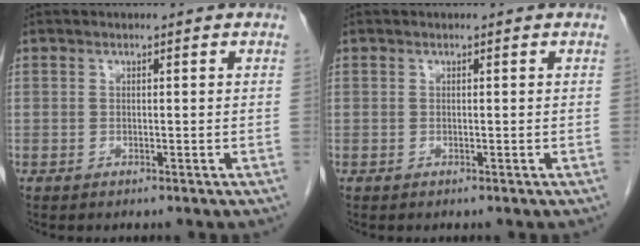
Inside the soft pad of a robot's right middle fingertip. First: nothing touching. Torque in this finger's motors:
{"motor_torque": [0.36, -0.23, 0.03, 0.01]}